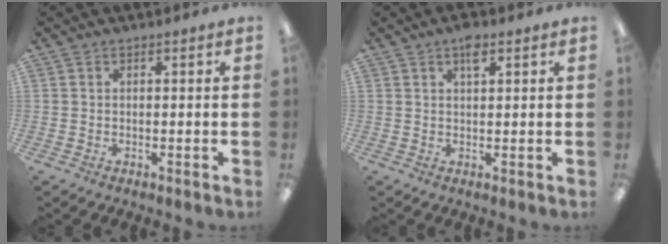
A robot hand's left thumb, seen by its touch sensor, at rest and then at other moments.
{"total": 3.5, "force": [2.1, 1.3, 2.5], "torque": [-0.039, -0.002, 0.033]}